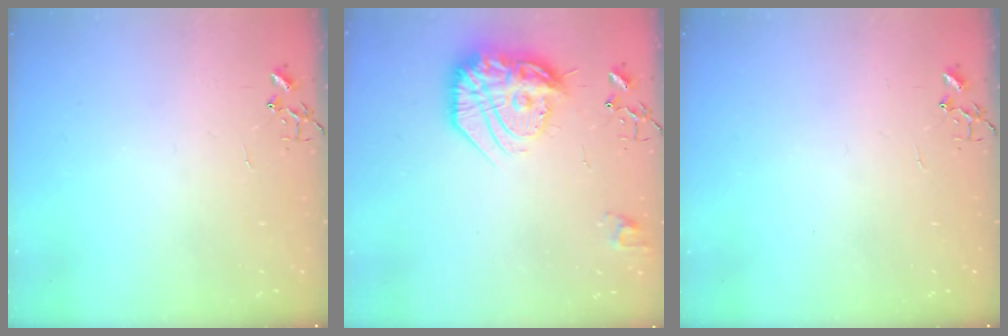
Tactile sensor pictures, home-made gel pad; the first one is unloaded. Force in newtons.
{"total": 23.1, "press": 23.0, "slide": 2.4}
{"total": 0.0}